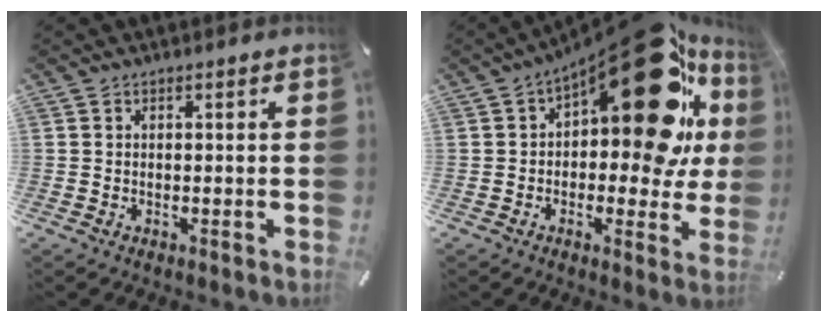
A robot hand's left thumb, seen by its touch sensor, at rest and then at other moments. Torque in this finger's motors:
{"motor_torque": [1.39, 1.40, 1.81, 0.07, 0.67]}